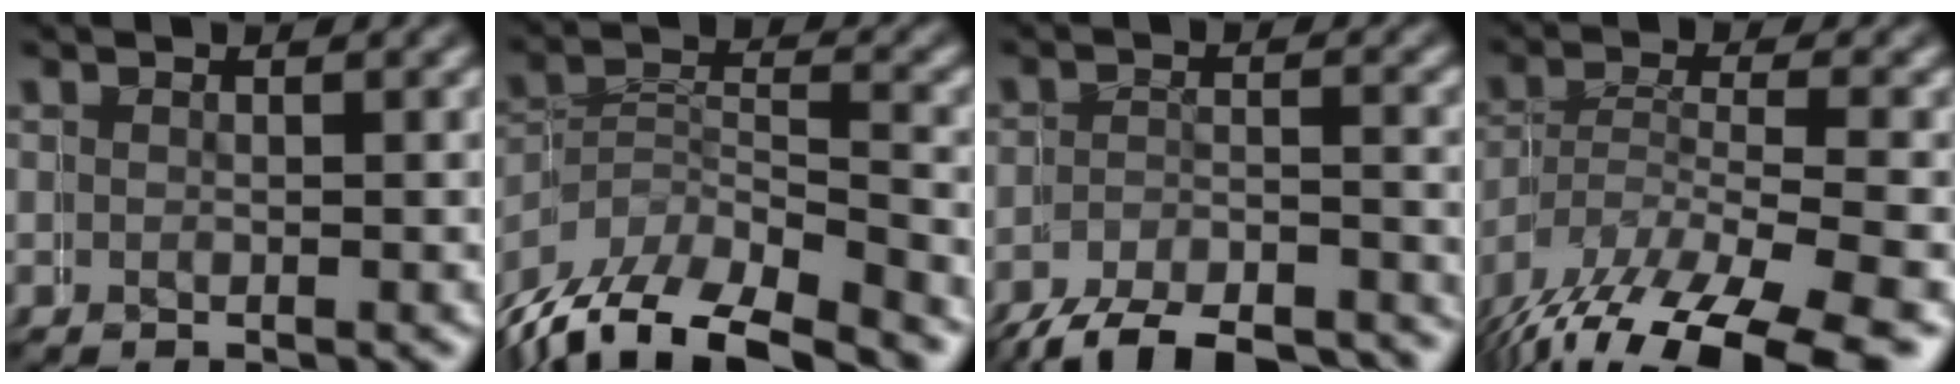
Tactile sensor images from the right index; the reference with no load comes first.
{"total": 7.8, "force": [-5.5, 4.8, 2.7], "torque": [-0.069, -0.026, -0.081]}
{"total": 10.3, "force": [-9.6, 3.4, 1.7], "torque": [-0.032, -0.027, -0.142]}
{"total": 7.5, "force": [-4.0, 4.4, 4.5], "torque": [-0.104, -0.039, -0.041]}